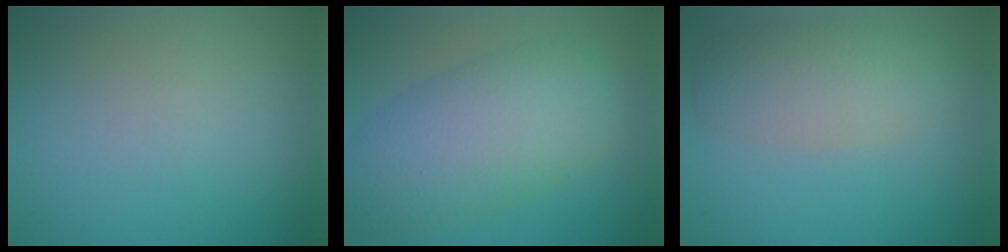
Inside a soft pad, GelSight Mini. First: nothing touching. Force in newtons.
{"total": 8.2, "press": 8.2, "slide": 0.1}
{"total": 4.6, "press": 4.6, "slide": 0.2}